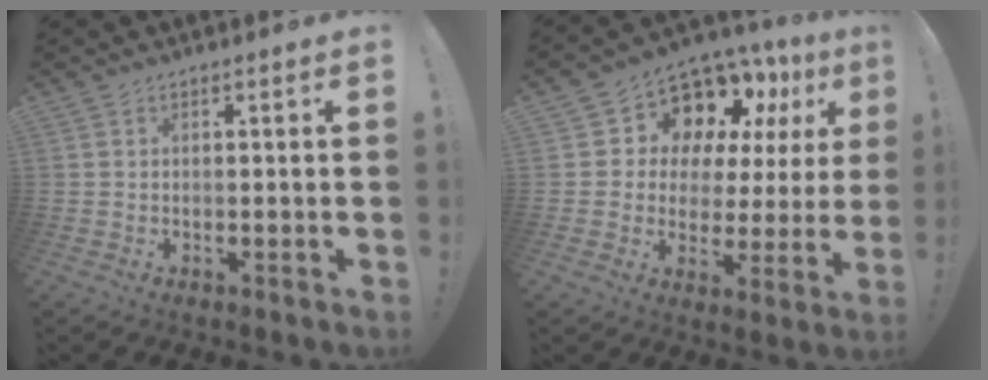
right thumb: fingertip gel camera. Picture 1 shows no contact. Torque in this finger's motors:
{"motor_torque": [1.81, 1.95, 0.31, -0.11, 0.03]}